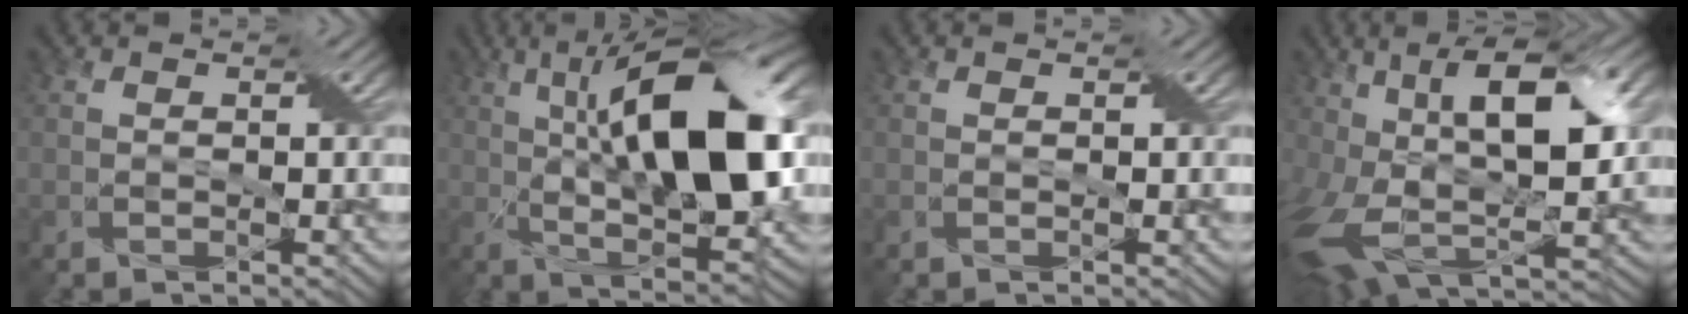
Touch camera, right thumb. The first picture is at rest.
{"total": 17.0, "force": [2.6, 6.5, 15.5], "torque": [-0.245, 0.019, 0.030]}
{"total": 0.0}
{"total": 15.1, "force": [2.2, 7.6, 12.8], "torque": [-0.263, -0.010, 0.039]}